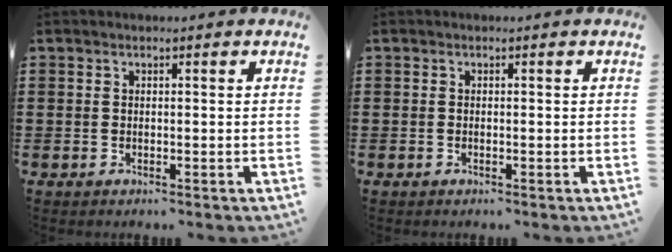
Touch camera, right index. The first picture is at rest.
{"total": 0.0}